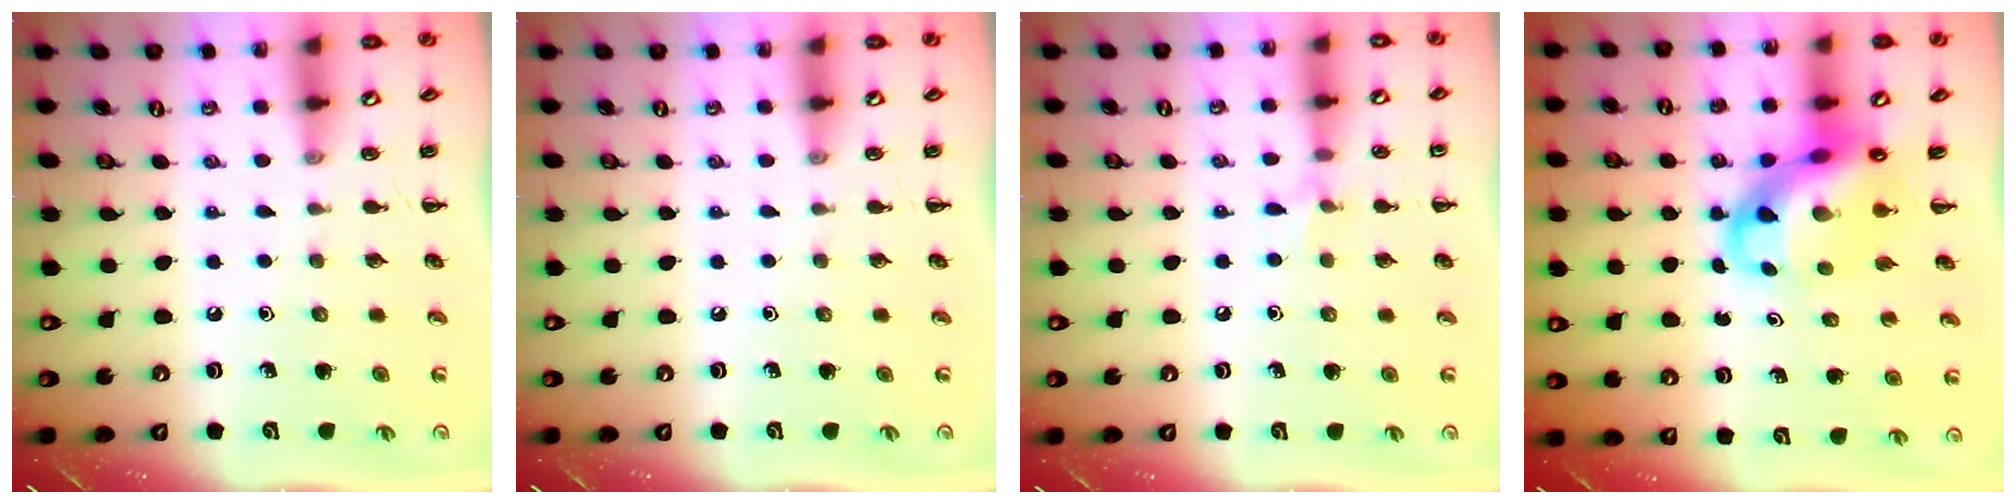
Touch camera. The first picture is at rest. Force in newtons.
{"total": 0.0}
{"total": 5.7, "press": 5.4, "slide": 1.9}
{"total": 9.1, "press": 8.6, "slide": 2.8}